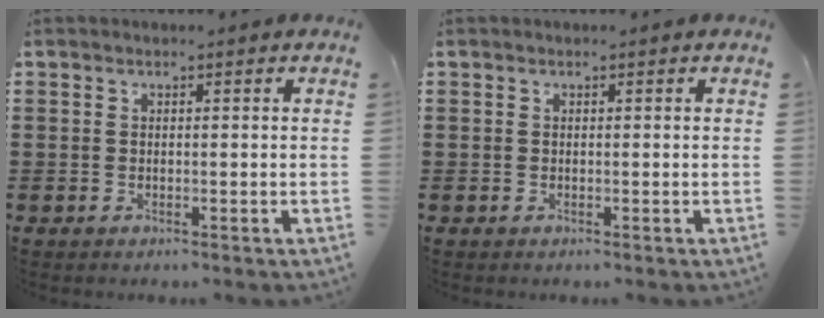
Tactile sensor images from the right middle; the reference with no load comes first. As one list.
[{"total": 0.0}]